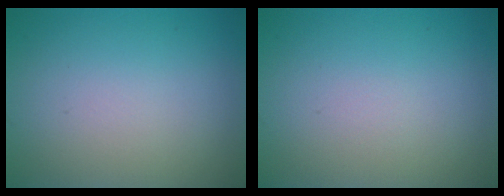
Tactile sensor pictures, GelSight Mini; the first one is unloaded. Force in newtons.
{"total": 0.0}